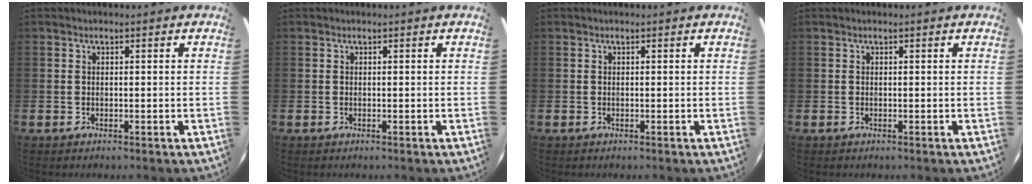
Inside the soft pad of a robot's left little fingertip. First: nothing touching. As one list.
[{"total": 0.0}, {"total": 0.0}, {"total": 0.0}]